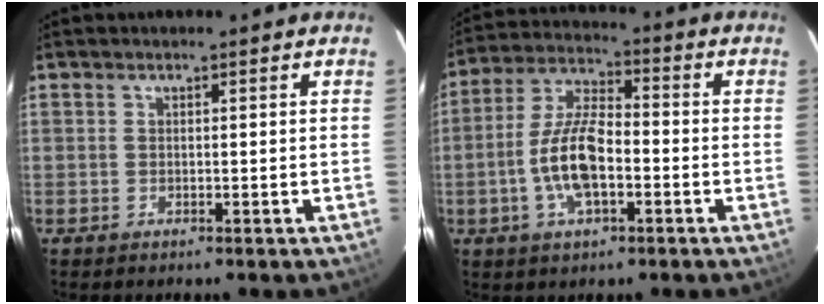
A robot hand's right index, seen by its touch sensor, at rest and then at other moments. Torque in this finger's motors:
{"motor_torque": [1.87, -0.14, 0.96, 0.12]}